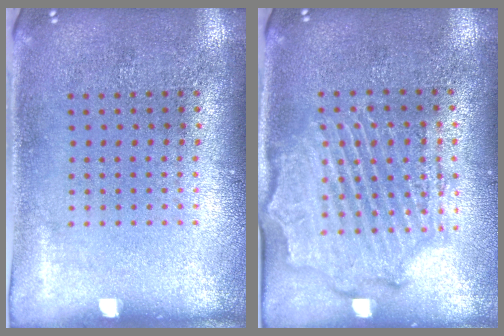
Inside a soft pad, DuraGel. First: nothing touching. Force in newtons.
{"total": 2.1, "press": 2.0, "slide": 0.6}